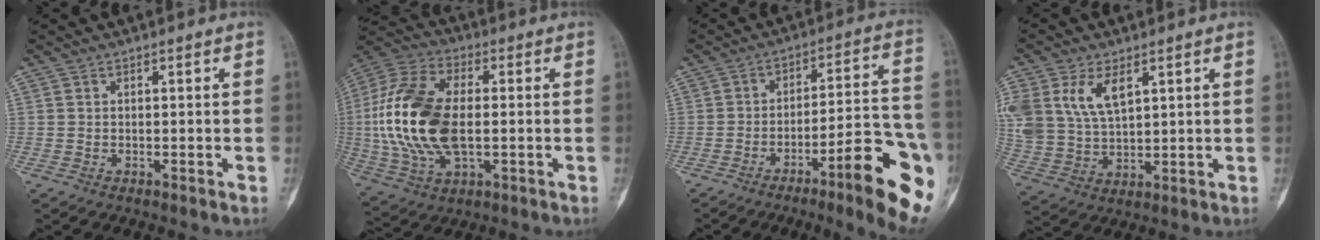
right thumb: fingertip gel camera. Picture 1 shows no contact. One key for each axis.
{"total": 20.8, "fx": -0.3, "fy": 11.4, "fz": 17.3, "tx": -0.371, "ty": 0.006, "tz": -0.003}
{"total": 17.5, "fx": -8.1, "fy": 3.0, "fz": 15.2, "tx": -0.177, "ty": 0.047, "tz": -0.112}
{"total": 12.8, "fx": 5.4, "fy": 7.5, "fz": 8.9, "tx": -0.189, "ty": -0.009, "tz": 0.119}